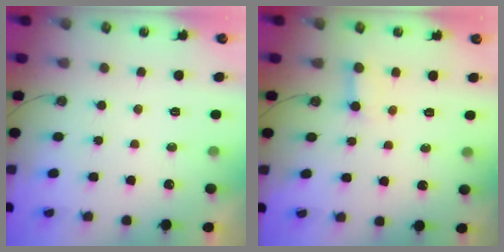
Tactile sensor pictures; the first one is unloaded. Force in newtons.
{"total": 3.3, "press": 3.3, "slide": 0.4}